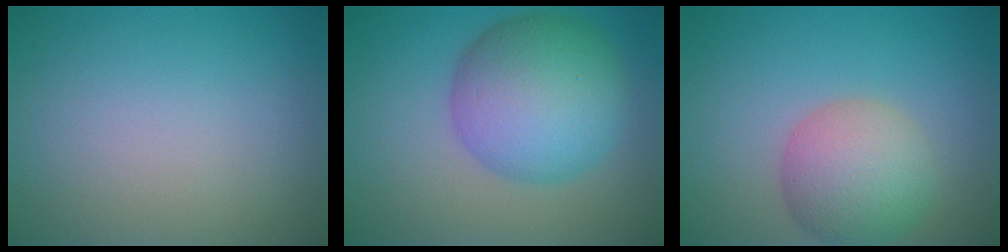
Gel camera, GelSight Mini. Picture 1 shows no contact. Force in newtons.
{"total": 9.1, "press": 9.1, "slide": 0.2}
{"total": 5.4, "press": 5.4, "slide": 0.4}